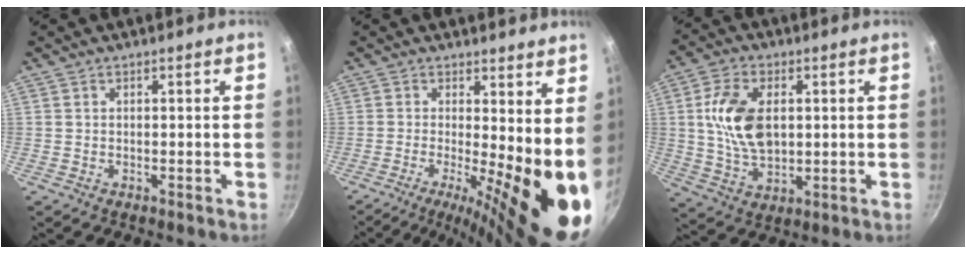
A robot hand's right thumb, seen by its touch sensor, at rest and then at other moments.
{"total": 13.5, "force": [-0.8, 3.5, 13.0], "torque": [-0.170, -0.021, -0.015]}
{"total": 12.3, "force": [1.7, 7.4, 9.7], "torque": [-0.166, -0.003, 0.034]}